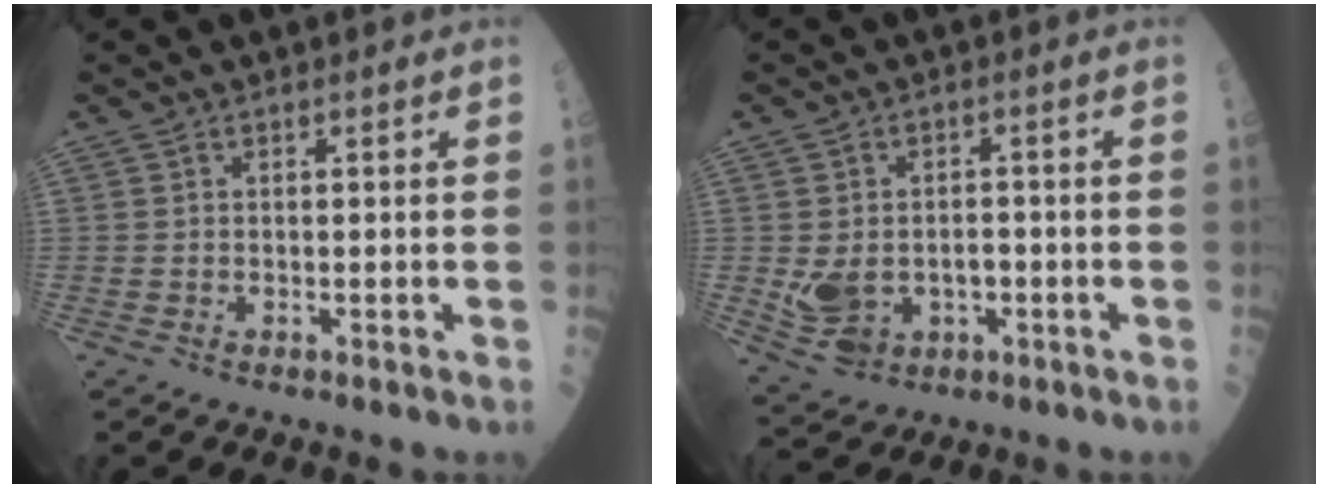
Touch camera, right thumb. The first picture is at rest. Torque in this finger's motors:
{"motor_torque": [0.04, 0.04, 0.39, 0.26, 0.17]}